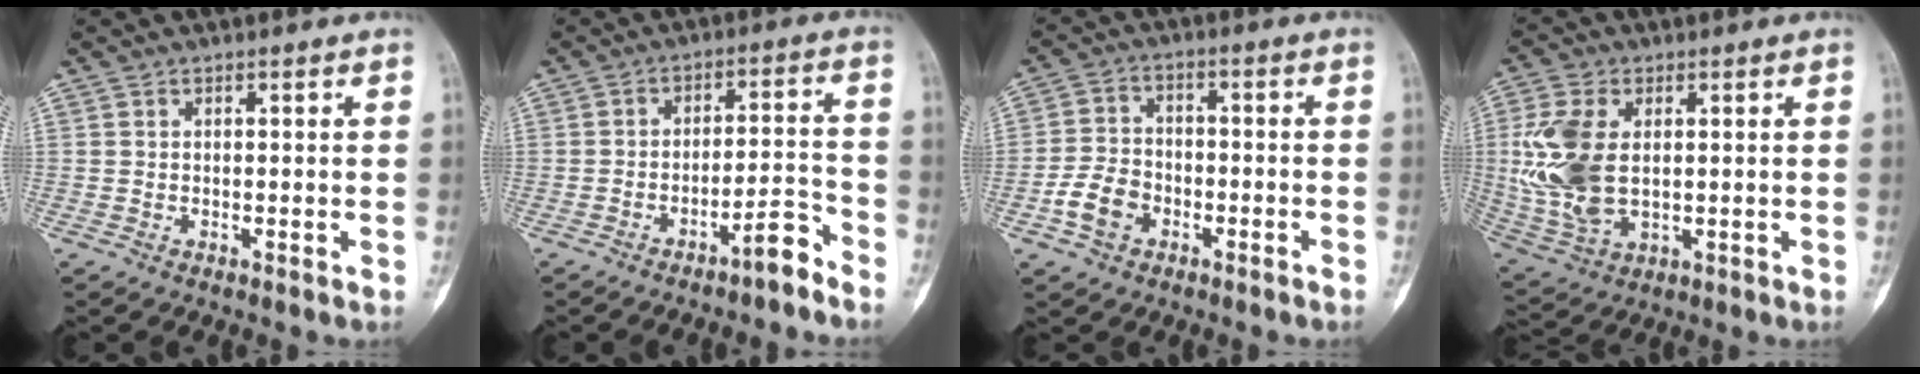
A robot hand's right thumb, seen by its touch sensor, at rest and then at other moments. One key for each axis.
{"total": 5.9, "fx": -4.5, "fy": 1.0, "fz": 3.6, "tx": -0.057, "ty": 0.053, "tz": -0.072}
{"total": 6.8, "fx": -3.2, "fy": 4.8, "fz": 3.7, "tx": -0.065, "ty": 0.027, "tz": -0.059}
{"total": 13.7, "fx": 1.0, "fy": 8.3, "fz": 10.9, "tx": -0.238, "ty": -0.004, "tz": 0.029}